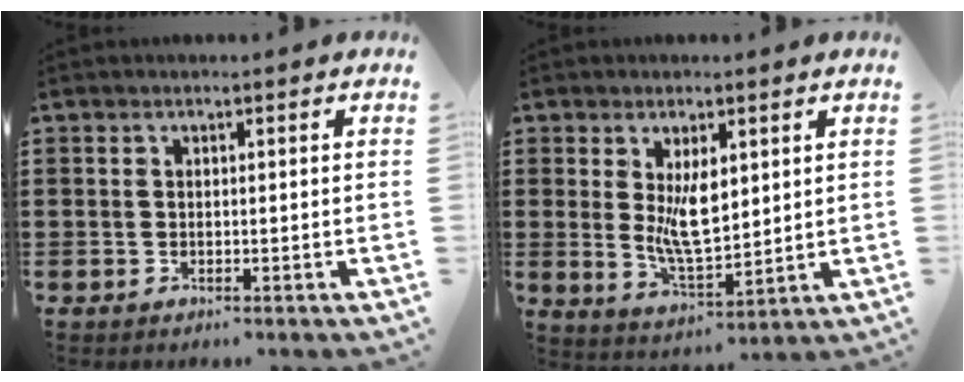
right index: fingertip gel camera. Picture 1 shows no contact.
{"total": 6.6, "force": [1.5, 3.0, 5.7], "torque": [-0.088, -0.006, 0.024]}